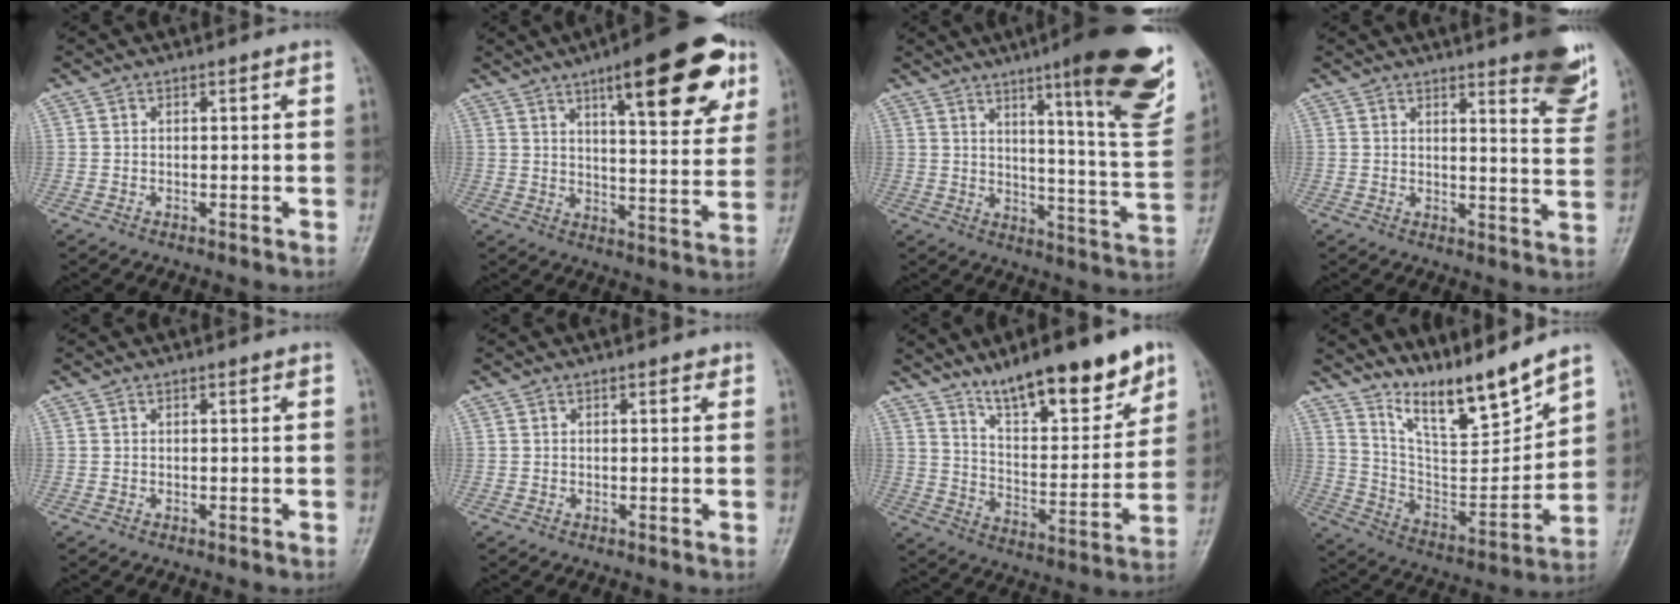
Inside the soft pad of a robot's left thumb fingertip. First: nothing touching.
{"total": 19.8, "force": [10.4, 5.8, 15.8], "torque": [-0.181, -0.029, 0.143]}
{"total": 23.1, "force": [12.9, 3.5, 18.9], "torque": [-0.230, -0.062, 0.178]}
{"total": 11.1, "force": [7.3, 2.4, 8.0], "torque": [-0.074, -0.046, 0.085]}
{"total": 0.0}
{"total": 1.2, "force": [0.7, 0.6, 0.7], "torque": [-0.005, -0.001, 0.006]}
{"total": 18.3, "force": [12.8, 5.4, 12.0], "torque": [-0.142, -0.074, 0.213]}
{"total": 14.1, "force": [12.2, 1.7, 6.9], "torque": [-0.091, -0.085, 0.231]}